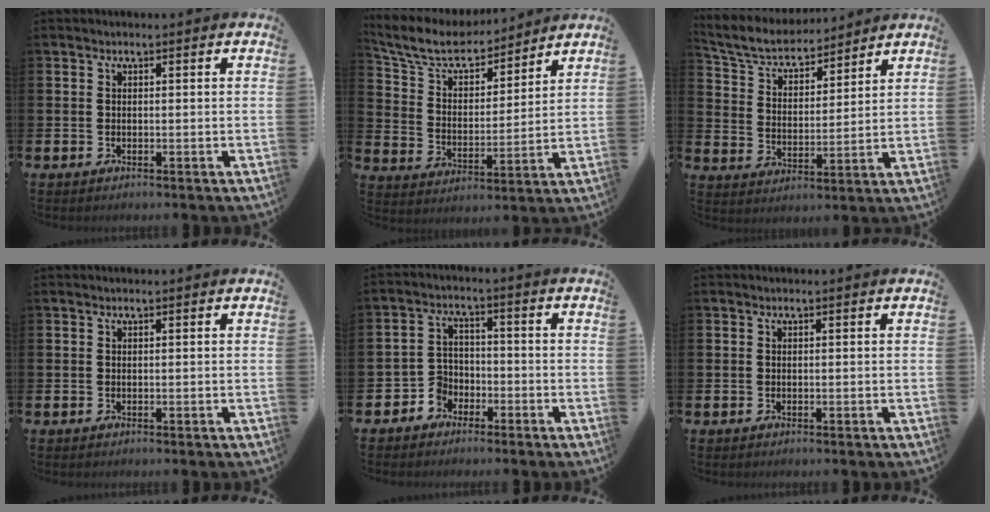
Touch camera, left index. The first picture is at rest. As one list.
[{"total": 9.0, "force": [8.2, 2.7, 2.5], "torque": [-0.095, -0.052, 0.147]}, {"total": 6.1, "force": [5.7, 1.6, 1.3], "torque": [-0.059, -0.039, 0.098]}, {"total": 0.0}, {"total": 3.4, "force": [-2.3, 2.6, 0.2], "torque": [-0.022, 0.000, -0.050]}, {"total": 0.0}]